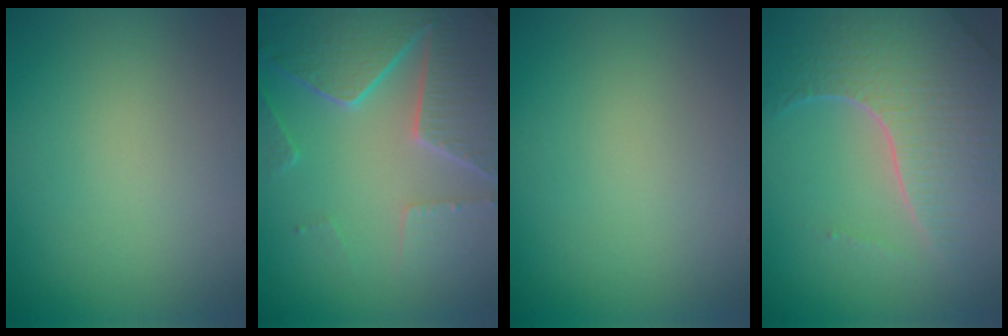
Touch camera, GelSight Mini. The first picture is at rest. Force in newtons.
{"total": 7.7, "press": 5.9, "slide": 4.9}
{"total": 0.0}
{"total": 7.4, "press": 5.3, "slide": 5.2}